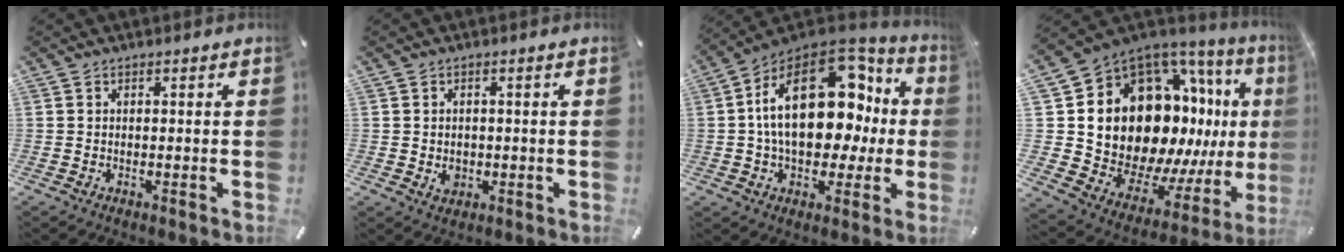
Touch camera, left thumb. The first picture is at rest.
{"total": 2.8, "force": [-0.4, 2.3, 1.4], "torque": [-0.018, -0.001, -0.007]}
{"total": 25.9, "force": [4.9, 15.8, 19.9], "torque": [-0.328, -0.020, 0.092]}
{"total": 19.0, "force": [4.2, 14.5, 11.5], "torque": [-0.216, -0.094, 0.113]}